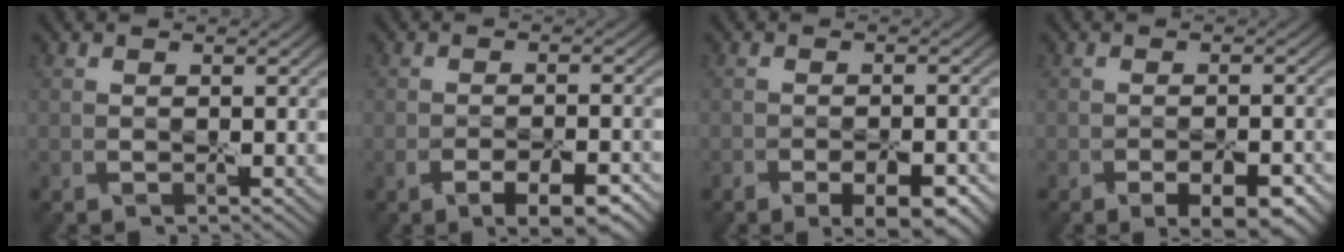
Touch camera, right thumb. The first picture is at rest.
{"total": 4.9, "force": [-3.2, 1.5, 3.4], "torque": [-0.043, 0.001, -0.044]}
{"total": 5.0, "force": [-3.3, 1.5, 3.4], "torque": [-0.038, 0.000, -0.044]}
{"total": 4.5, "force": [-2.8, 1.5, 3.1], "torque": [-0.033, 0.004, -0.033]}